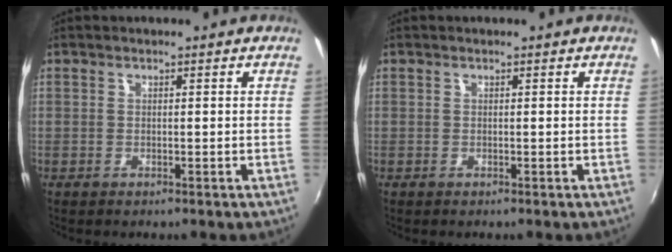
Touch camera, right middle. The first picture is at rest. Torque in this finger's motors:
{"motor_torque": [-0.06, -0.06, 0.00, 0.01]}